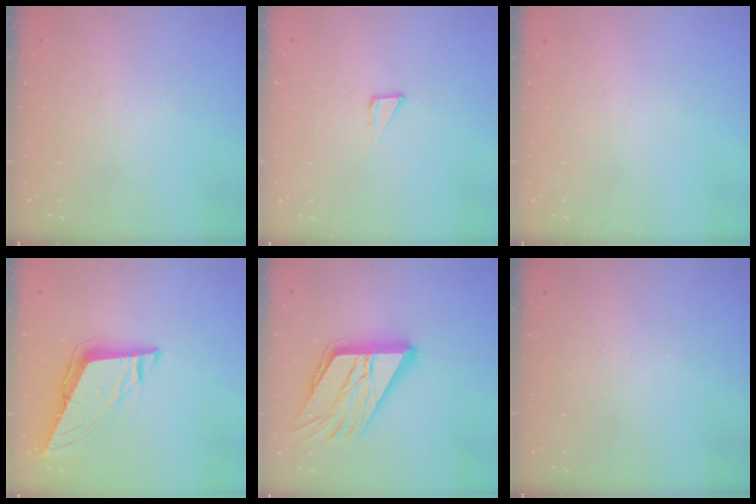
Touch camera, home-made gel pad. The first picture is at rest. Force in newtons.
{"total": 2.7, "press": 2.7, "slide": 0.2}
{"total": 0.0}
{"total": 8.9, "press": 8.8, "slide": 1.4}
{"total": 18.6, "press": 18.5, "slide": 2.2}
{"total": 0.0}